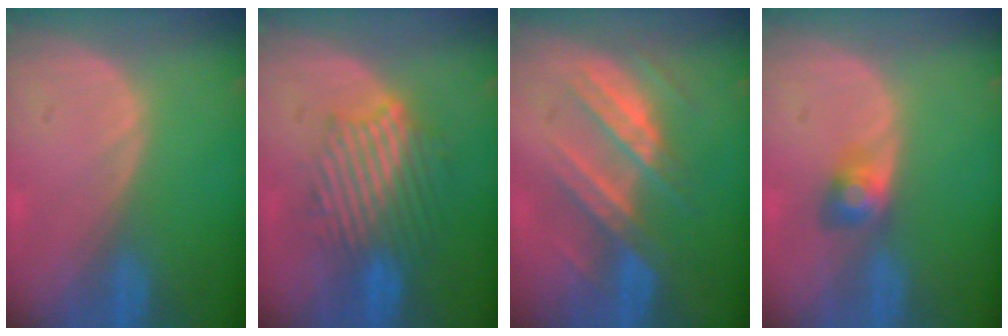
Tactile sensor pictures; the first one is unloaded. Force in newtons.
{"total": 8.9, "press": 8.6, "slide": 2.4}
{"total": 7.4, "press": 7.4, "slide": 0.4}
{"total": 2.9, "press": 2.8, "slide": 0.1}